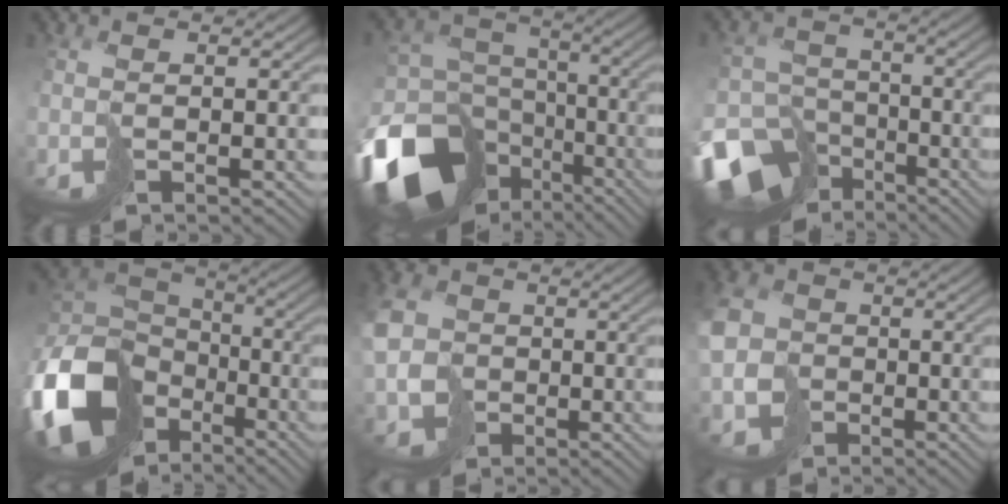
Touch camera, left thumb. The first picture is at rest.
{"total": 18.6, "force": [-9.2, 13.7, 8.5], "torque": [-0.238, -0.041, -0.124]}
{"total": 14.6, "force": [-9.3, 10.2, 4.9], "torque": [-0.144, -0.056, -0.138]}
{"total": 17.0, "force": [-6.4, 12.8, 9.2], "torque": [-0.267, -0.046, -0.115]}
{"total": 7.5, "force": [-0.4, 6.8, 3.2], "torque": [-0.100, -0.004, -0.012]}
{"total": 7.9, "force": [-1.1, 7.1, 3.3], "torque": [-0.103, -0.008, -0.028]}